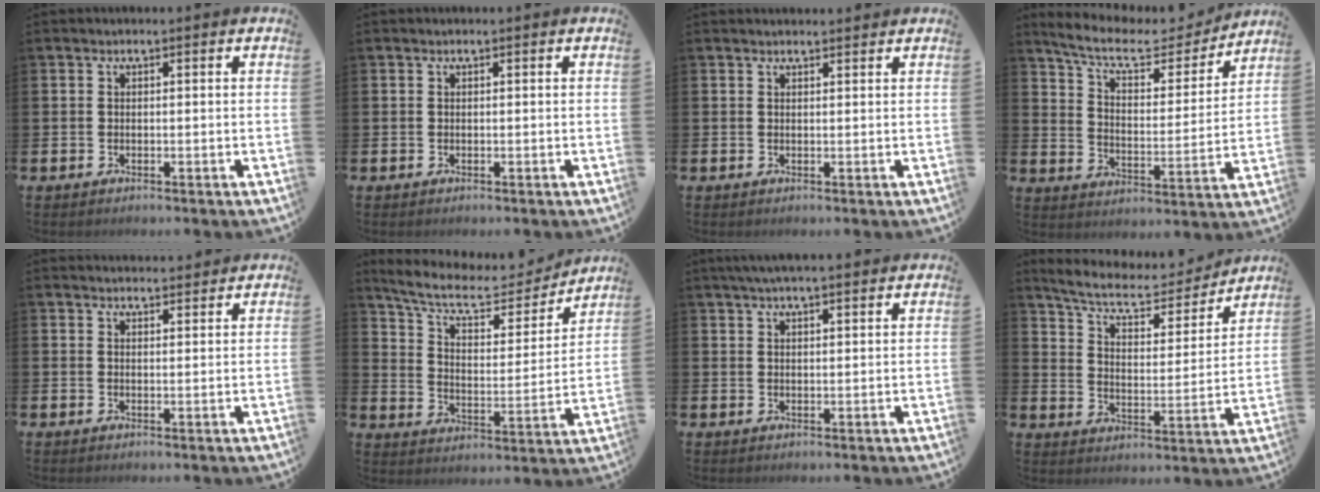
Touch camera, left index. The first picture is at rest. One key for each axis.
{"total": 0.0}
{"total": 0.8, "fx": 0.8, "fy": 0.0, "fz": 0.1, "tx": 0.007, "ty": -0.006, "tz": 0.013}
{"total": 9.1, "fx": 7.8, "fy": 2.7, "fz": 3.7, "tx": -0.098, "ty": -0.050, "tz": 0.130}
{"total": 2.1, "fx": 2.1, "fy": 0.2, "fz": -0.1, "tx": 0.006, "ty": -0.015, "tz": 0.037}
{"total": 9.3, "fx": 7.9, "fy": 3.1, "fz": 3.8, "tx": -0.101, "ty": -0.052, "tz": 0.130}
{"total": 3.3, "fx": 2.9, "fy": 0.2, "fz": 1.5, "tx": -0.034, "ty": -0.003, "tz": 0.053}
{"total": 8.0, "fx": 7.0, "fy": 2.2, "fz": 3.0, "tx": -0.088, "ty": -0.047, "tz": 0.118}